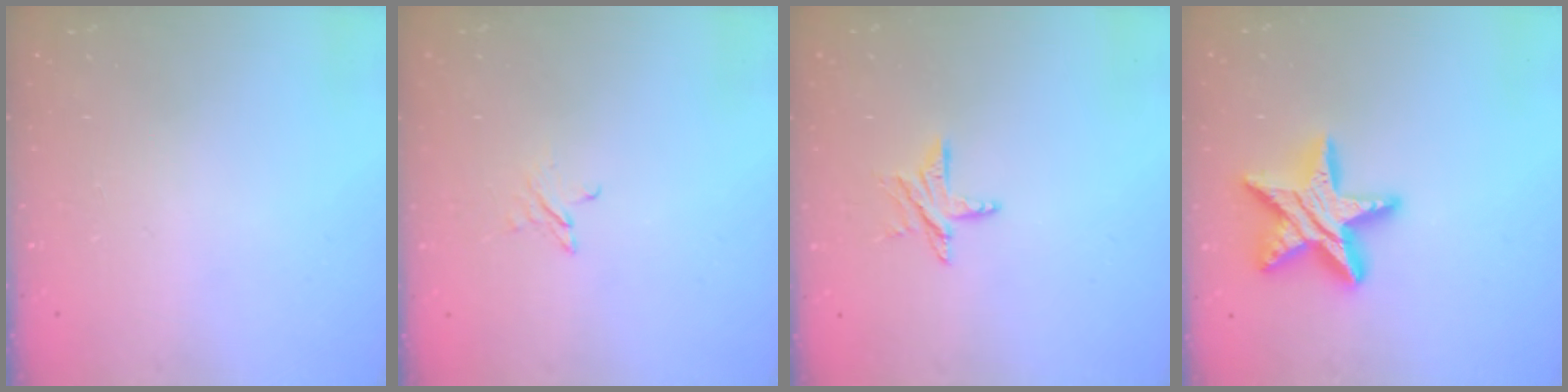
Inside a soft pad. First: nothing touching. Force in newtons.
{"total": 2.4, "press": 2.4, "slide": 0.2}
{"total": 6.4, "press": 6.4, "slide": 0.5}
{"total": 16.9, "press": 16.8, "slide": 1.4}